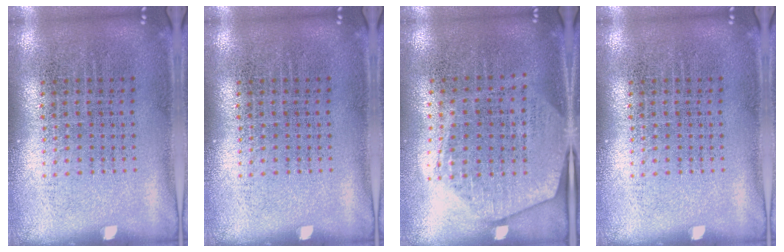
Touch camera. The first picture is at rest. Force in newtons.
{"total": 0.0}
{"total": 1.9, "press": 1.7, "slide": 0.9}
{"total": 0.0}